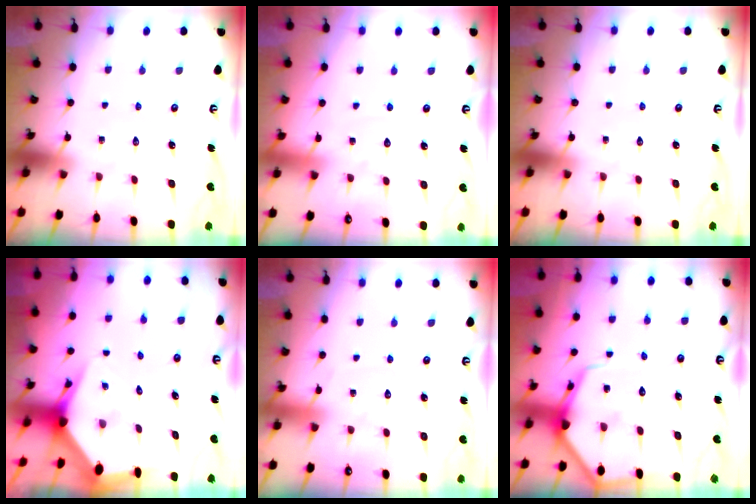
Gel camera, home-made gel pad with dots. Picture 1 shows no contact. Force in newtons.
{"total": 3.1, "press": 3.1, "slide": 0.3}
{"total": 0.0}
{"total": 3.8, "press": 3.7, "slide": 0.5}
{"total": 3.2, "press": 3.1, "slide": 0.6}
{"total": 9.8, "press": 9.7, "slide": 1.1}